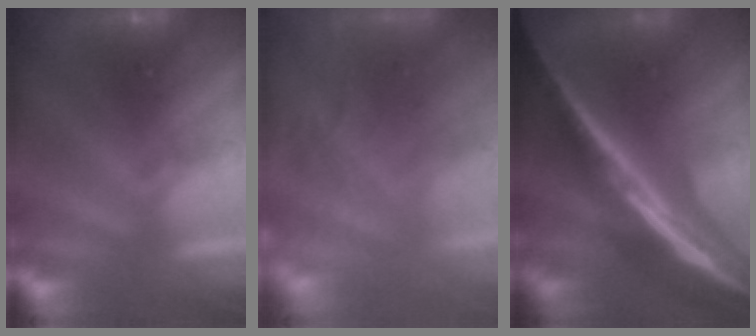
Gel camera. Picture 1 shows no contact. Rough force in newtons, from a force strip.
{"total": 7.8}
{"total": 5.6}